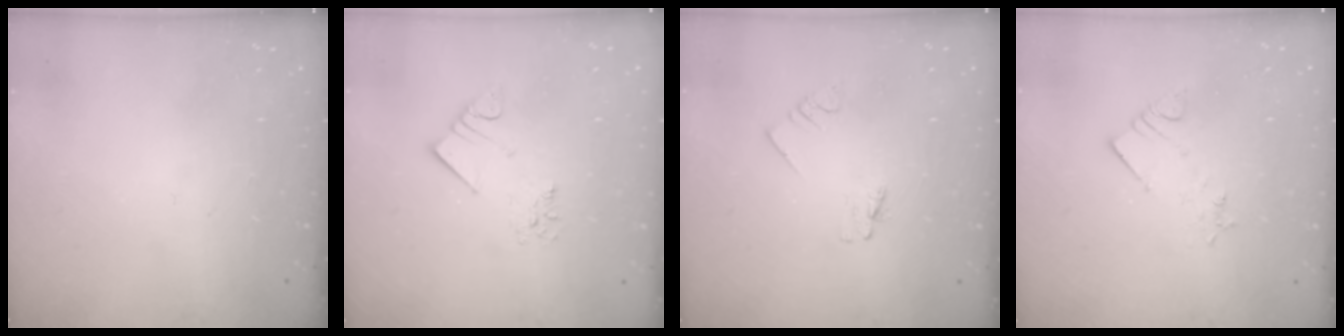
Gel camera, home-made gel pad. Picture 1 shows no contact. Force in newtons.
{"total": 3.4, "press": 3.4, "slide": 0.2}
{"total": 1.1, "press": 1.1, "slide": 0.0}
{"total": 2.8, "press": 2.7, "slide": 0.5}